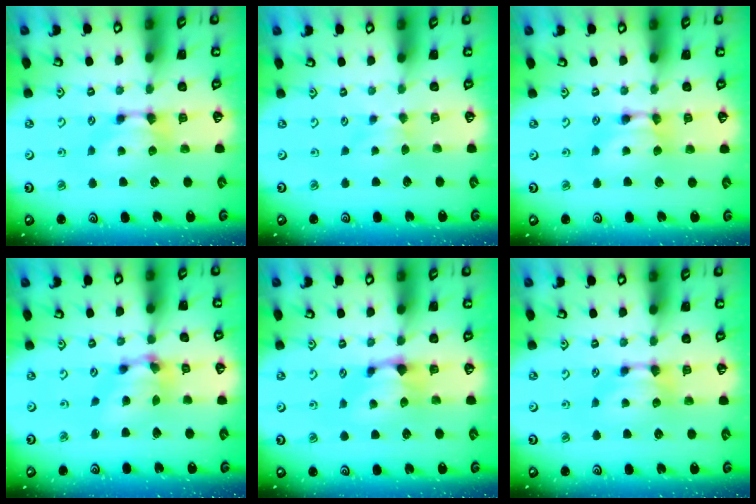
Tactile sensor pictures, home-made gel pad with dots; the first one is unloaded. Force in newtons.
{"total": 2.3, "press": 2.2, "slide": 0.6}
{"total": 1.5, "press": 1.5, "slide": 0.2}
{"total": 6.8, "press": 6.5, "slide": 2.0}
{"total": 0.8, "press": 0.0, "slide": 0.8}
{"total": 0.0}